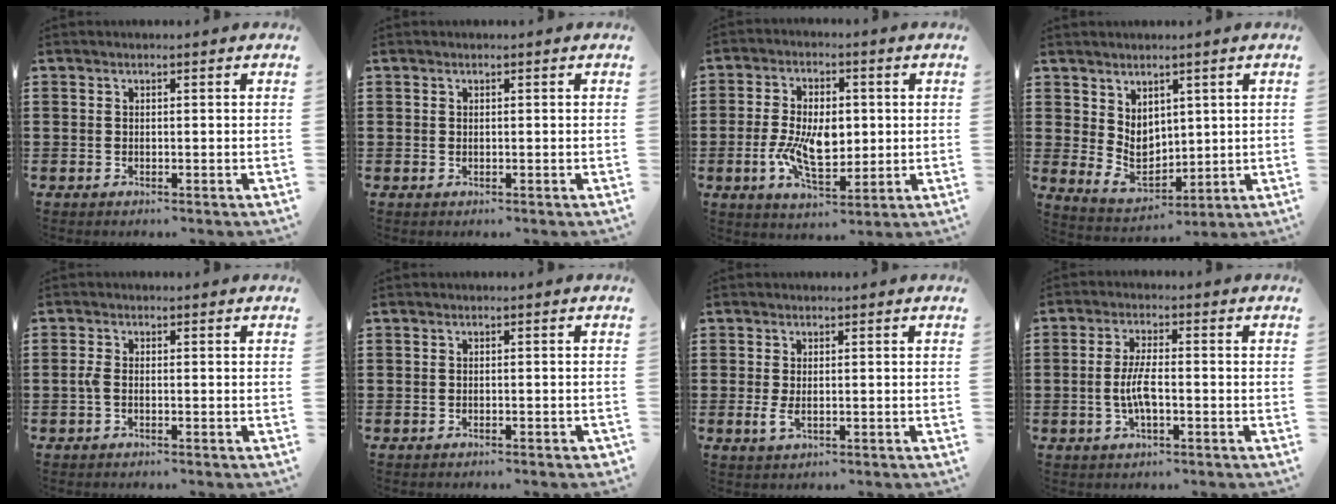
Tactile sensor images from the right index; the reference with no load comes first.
{"total": 0.0}
{"total": 9.2, "force": [-0.5, 5.2, 7.6], "torque": [-0.138, 0.003, -0.012]}
{"total": 5.0, "force": [2.1, 3.9, 2.4], "torque": [-0.042, -0.006, 0.040]}
{"total": 1.5, "force": [-0.4, 0.5, 1.4], "torque": [-0.035, -0.003, -0.010]}
{"total": 0.6, "force": [-0.5, 0.0, 0.3], "torque": [-0.009, -0.003, -0.010]}
{"total": 1.9, "force": [-0.1, 0.7, 1.8], "torque": [-0.042, -0.004, -0.003]}
{"total": 4.9, "force": [-0.8, 1.5, 4.6], "torque": [-0.102, -0.003, -0.022]}